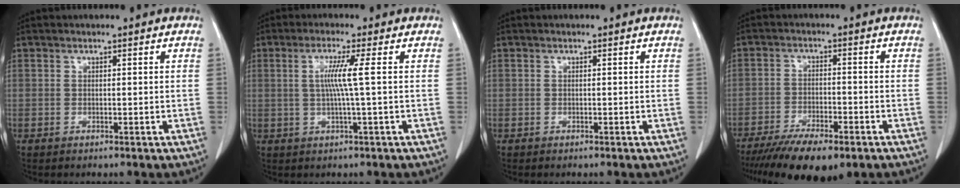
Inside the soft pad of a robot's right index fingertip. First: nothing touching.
{"total": 4.7, "force": [0.5, -1.0, 4.5], "torque": [-0.089, 0.000, 0.010]}
{"total": 0.0}
{"total": 11.2, "force": [-8.1, 3.0, 7.2], "torque": [-0.111, -0.018, -0.126]}